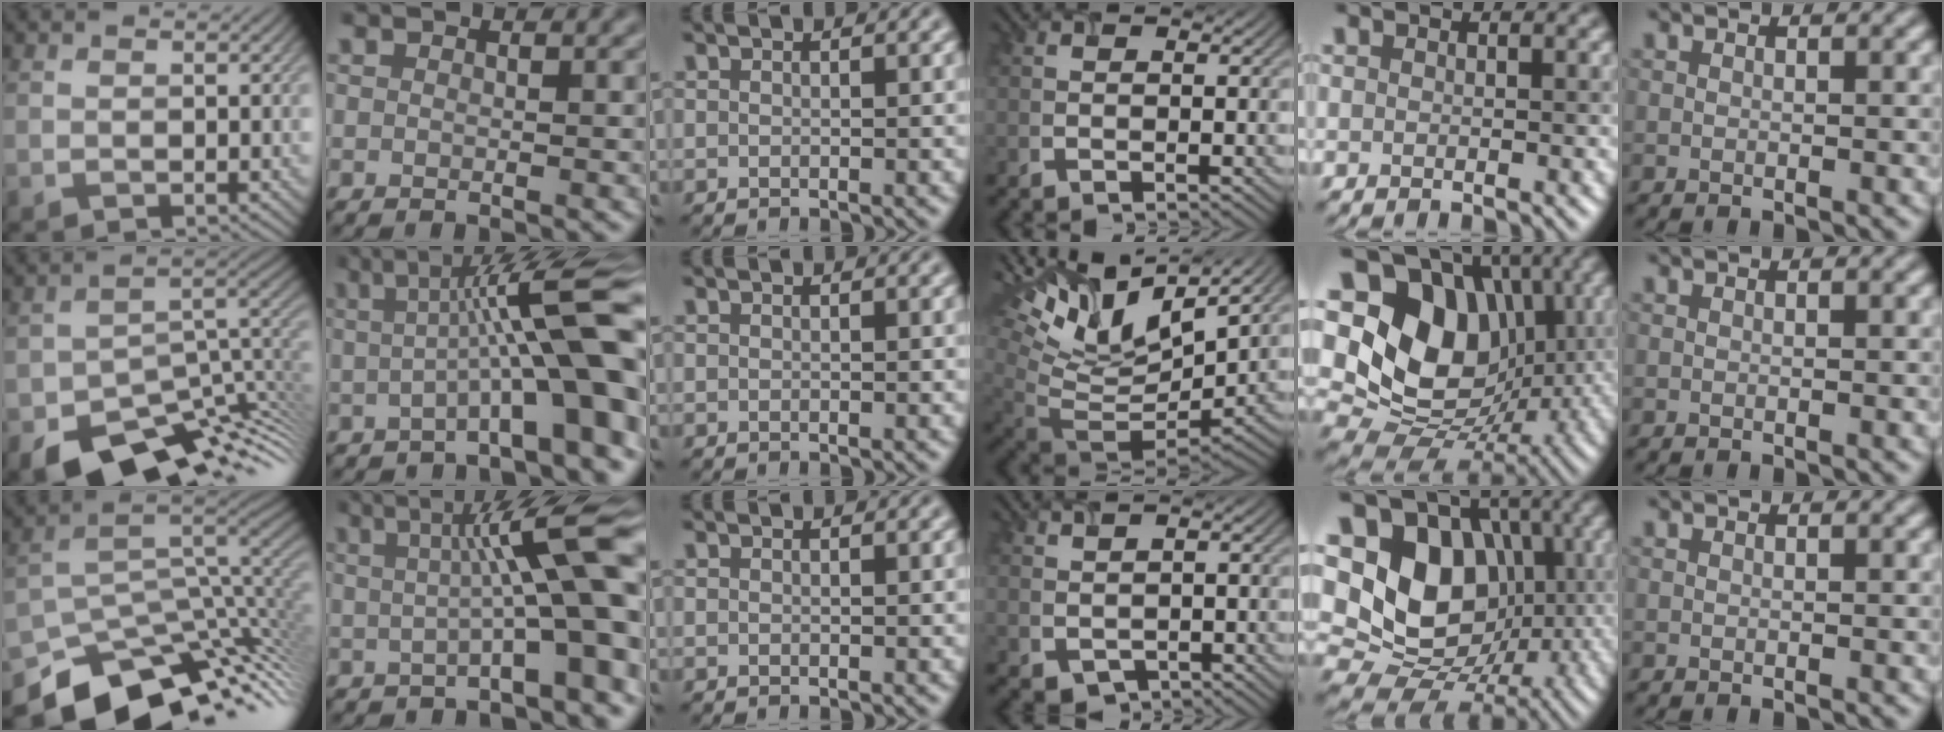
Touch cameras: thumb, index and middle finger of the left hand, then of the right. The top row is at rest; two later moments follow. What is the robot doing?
{"motion": "open", "object": "airpods case & airpods"}